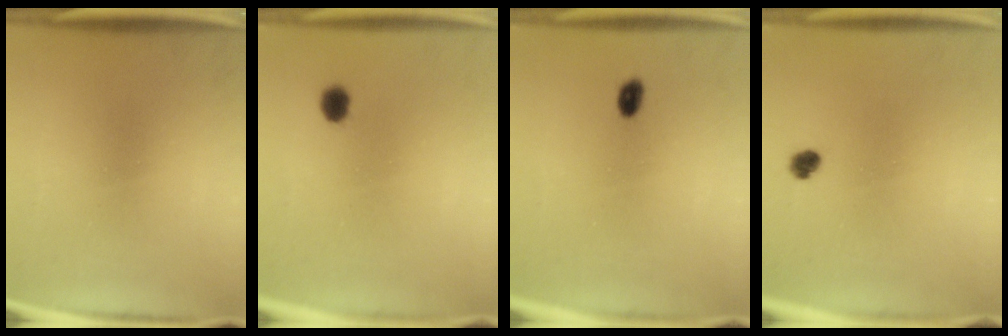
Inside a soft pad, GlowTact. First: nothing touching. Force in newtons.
{"total": 3.1}
{"total": 1.9}
{"total": 2.2}